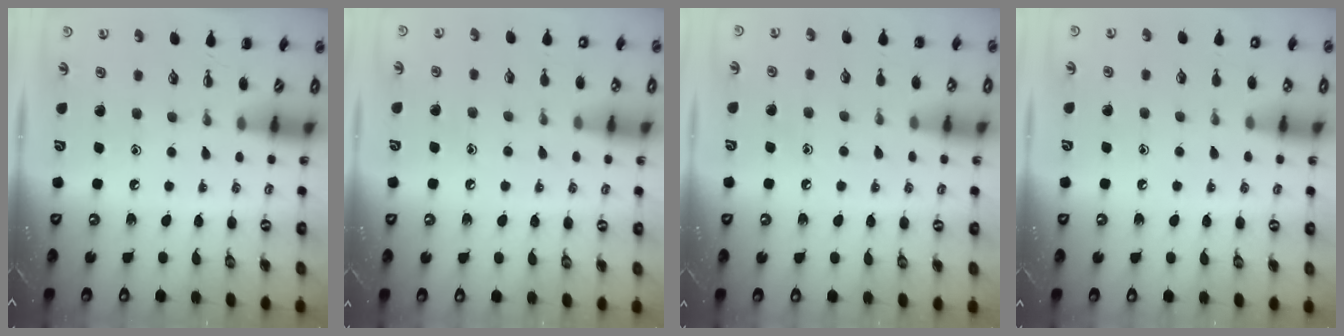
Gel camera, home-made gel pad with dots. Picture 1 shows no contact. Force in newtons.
{"total": 7.1, "press": 6.8, "slide": 1.9}
{"total": 8.2, "press": 8.0, "slide": 1.9}
{"total": 6.2, "press": 5.9, "slide": 1.9}